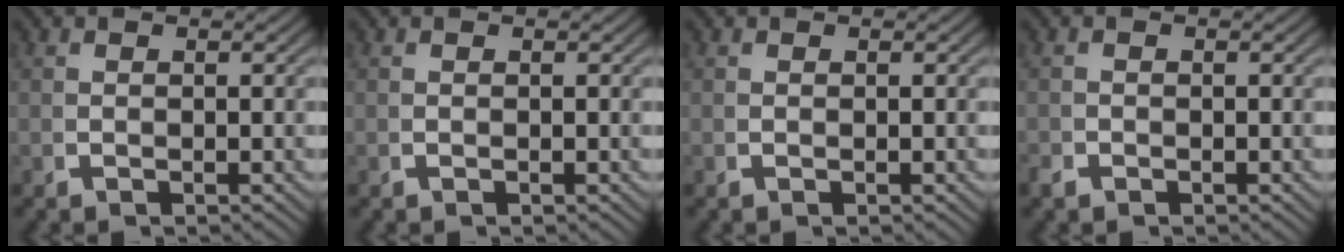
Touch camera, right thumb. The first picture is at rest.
{"total": 0.0}
{"total": 0.0}
{"total": 0.7, "force": [-0.7, 0.3, 0.0], "torque": [0.001, -0.004, -0.013]}